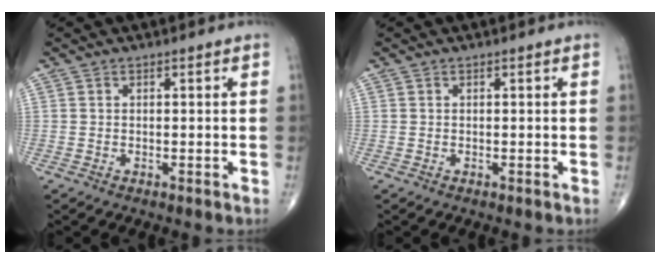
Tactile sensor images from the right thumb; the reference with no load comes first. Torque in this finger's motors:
{"motor_torque": [0.03, 0.03, 0.00, 0.00, 0.00]}